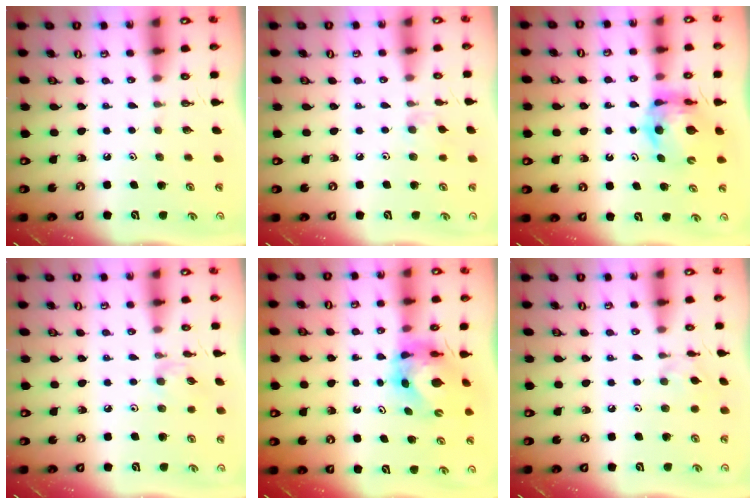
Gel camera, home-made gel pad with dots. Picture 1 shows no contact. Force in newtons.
{"total": 6.8, "press": 6.7, "slide": 0.8}
{"total": 11.4, "press": 11.3, "slide": 1.3}
{"total": 3.7, "press": 3.6, "slide": 0.5}
{"total": 6.8, "press": 6.7, "slide": 0.9}
{"total": 2.6, "press": 2.6, "slide": 0.6}